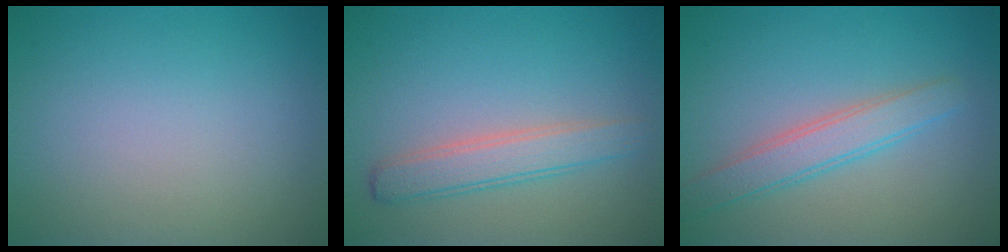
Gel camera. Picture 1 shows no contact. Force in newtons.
{"total": 3.0, "press": 3.0, "slide": 0.1}
{"total": 3.0, "press": 3.0, "slide": 0.1}